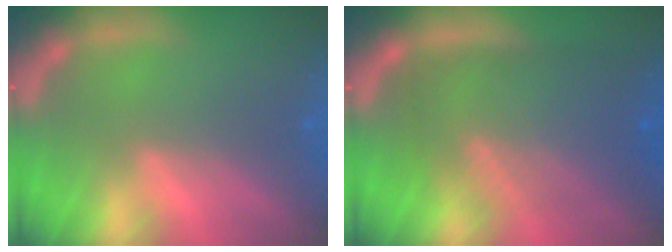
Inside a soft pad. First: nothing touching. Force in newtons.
{"total": 10.1}